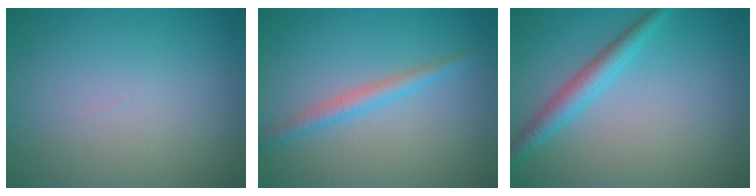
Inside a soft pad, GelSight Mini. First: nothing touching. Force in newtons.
{"total": 2.0, "press": 2.0, "slide": 0.0}
{"total": 2.9, "press": 2.9, "slide": 0.1}